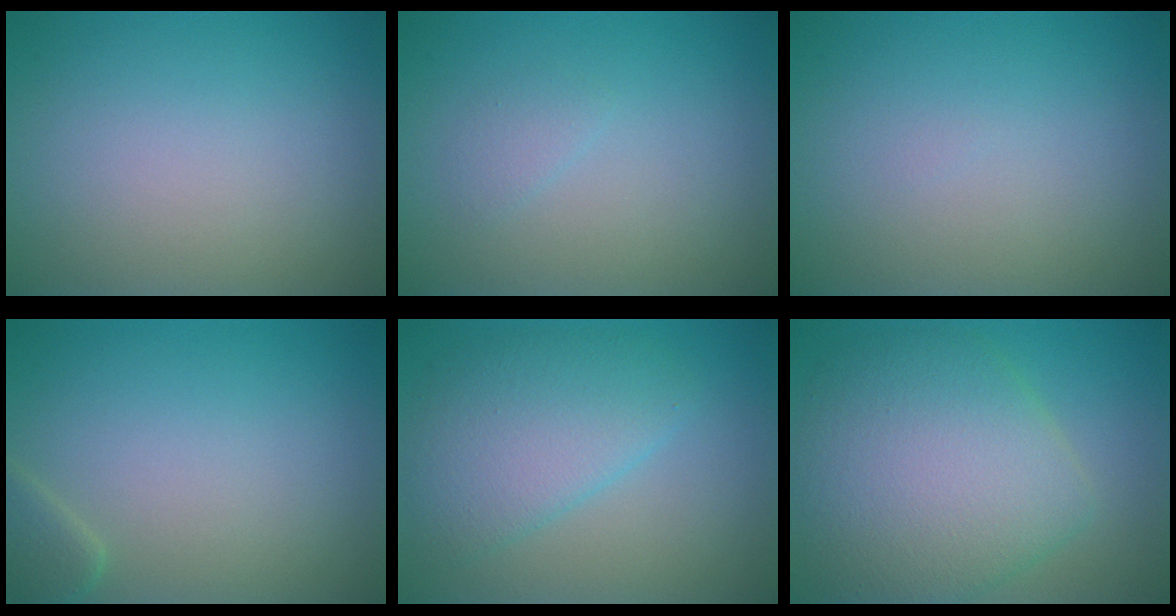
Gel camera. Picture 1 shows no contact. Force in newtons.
{"total": 0.9, "press": 0.9, "slide": 0.0}
{"total": 0.0}
{"total": 1.7, "press": 1.7, "slide": 0.2}
{"total": 4.9, "press": 4.9, "slide": 0.1}
{"total": 8.5, "press": 8.5, "slide": 0.2}